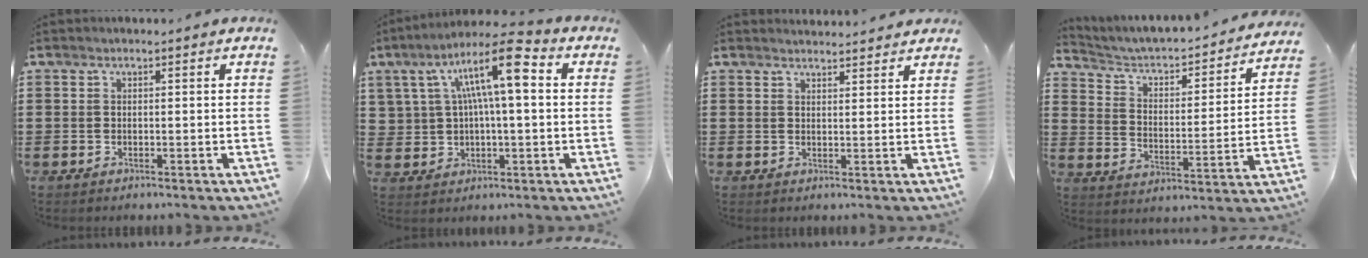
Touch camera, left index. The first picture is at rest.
{"total": 12.2, "force": [4.1, 4.4, 10.6], "torque": [-0.189, -0.003, 0.068]}
{"total": 1.9, "force": [1.9, 0.2, -0.1], "torque": [-0.004, -0.001, 0.037]}
{"total": 3.0, "force": [2.6, 1.1, 1.0], "torque": [-0.039, -0.027, 0.031]}